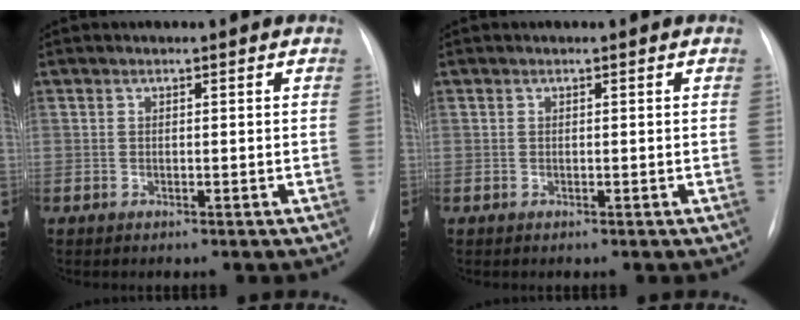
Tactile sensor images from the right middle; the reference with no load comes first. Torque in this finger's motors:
{"motor_torque": [0.00, 0.00, 0.00, 0.00]}